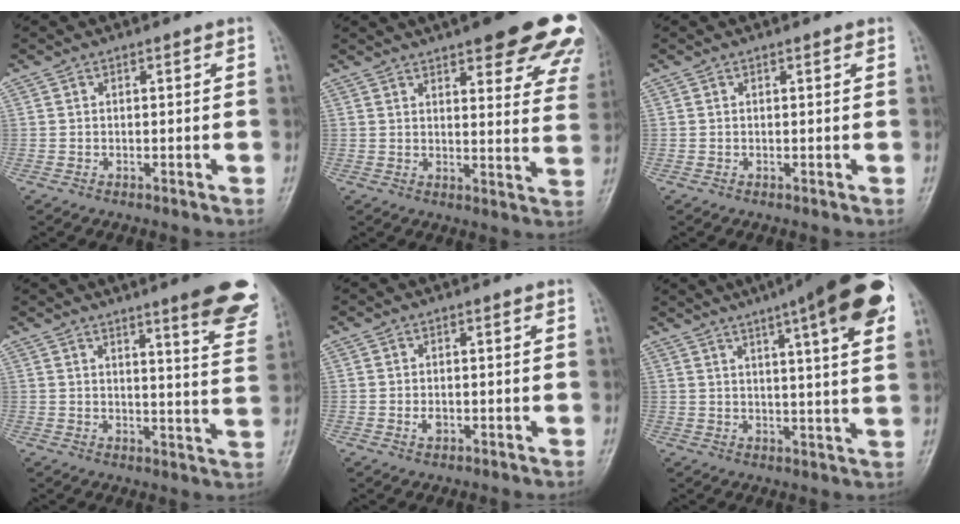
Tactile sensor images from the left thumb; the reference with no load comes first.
{"total": 22.7, "force": [15.6, 6.1, 15.3], "torque": [-0.162, -0.047, 0.174]}
{"total": 0.6, "force": [0.4, 0.1, 0.4], "torque": [-0.005, 0.001, 0.003]}
{"total": 14.1, "force": [9.6, 2.2, 10.1], "torque": [-0.096, -0.053, 0.108]}
{"total": 1.4, "force": [-0.3, 0.9, 1.0], "torque": [-0.014, 0.000, -0.003]}
{"total": 20.2, "force": [11.0, 3.6, 16.6], "torque": [-0.224, -0.011, 0.140]}